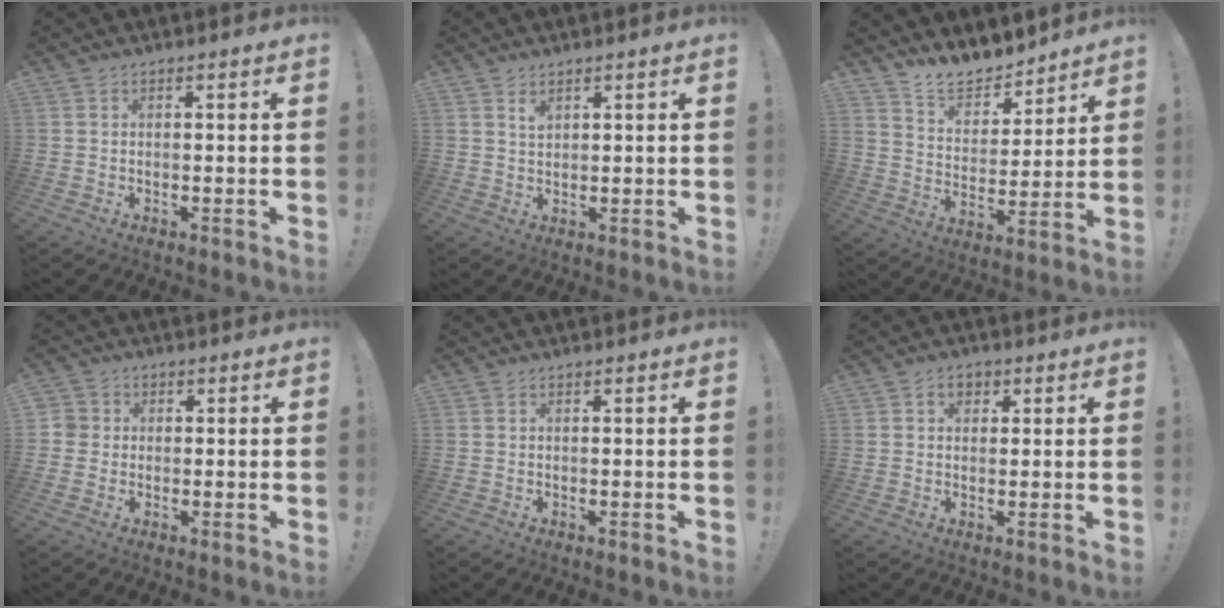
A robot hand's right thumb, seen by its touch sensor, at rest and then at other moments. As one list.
[{"total": 2.4, "force": [1.9, 1.3, 0.9], "torque": [-0.005, -0.015, 0.032]}, {"total": 10.7, "force": [10.0, 3.4, 1.5], "torque": [-0.034, -0.085, 0.192]}, {"total": 3.4, "force": [0.0, 3.3, 0.8], "torque": [-0.020, 0.011, 0.003]}, {"total": 0.0}, {"total": 3.2, "force": [1.4, 2.4, 1.5], "torque": [-0.009, 0.000, 0.022]}]